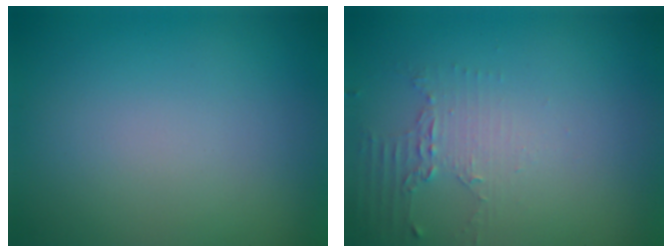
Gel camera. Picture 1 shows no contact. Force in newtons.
{"total": 2.1, "press": 1.5, "slide": 1.4}